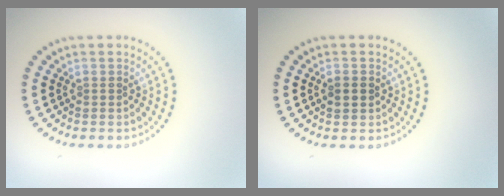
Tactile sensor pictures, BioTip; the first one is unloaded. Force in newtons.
{"total": 2.2, "press": 2.2, "slide": 0.2}